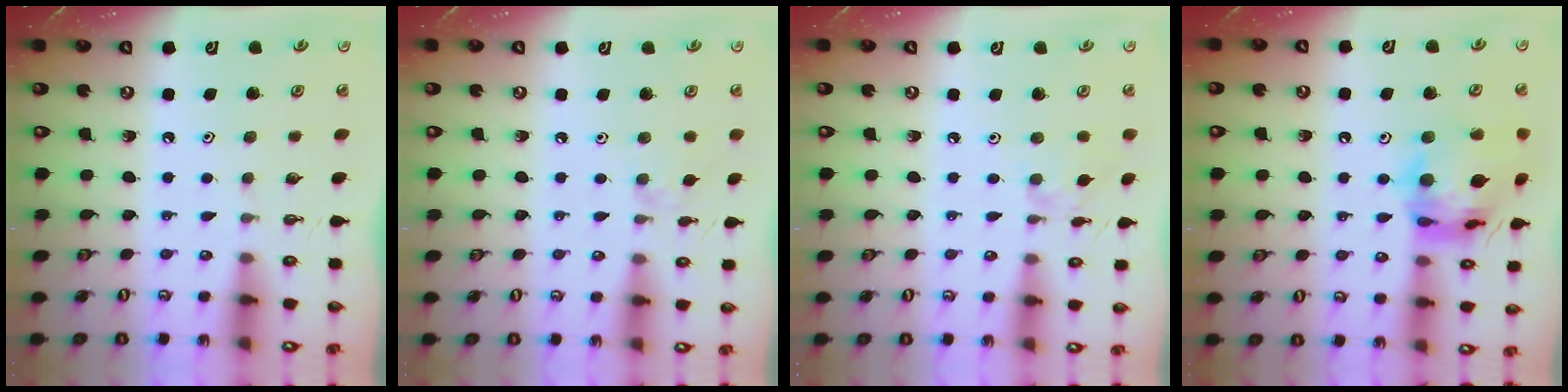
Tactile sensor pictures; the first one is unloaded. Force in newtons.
{"total": 3.0, "press": 2.9, "slide": 0.5}
{"total": 2.0, "press": 1.9, "slide": 0.5}
{"total": 19.4, "press": 19.3, "slide": 2.0}